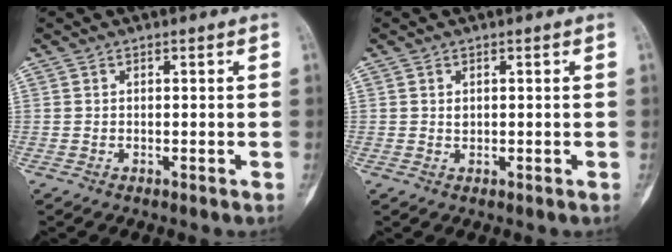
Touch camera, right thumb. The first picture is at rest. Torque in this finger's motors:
{"motor_torque": [-0.05, -0.33, -0.05, 0.00, 0.01]}